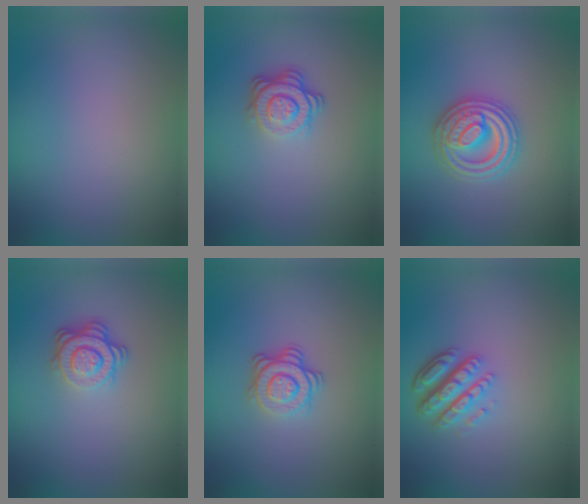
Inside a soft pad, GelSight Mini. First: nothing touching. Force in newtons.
{"total": 3.6, "press": 2.6, "slide": 2.5}
{"total": 4.9, "press": 4.9, "slide": 0.7}
{"total": 3.6, "press": 2.6, "slide": 2.5}
{"total": 3.4, "press": 2.7, "slide": 2.1}
{"total": 4.5, "press": 3.3, "slide": 3.1}